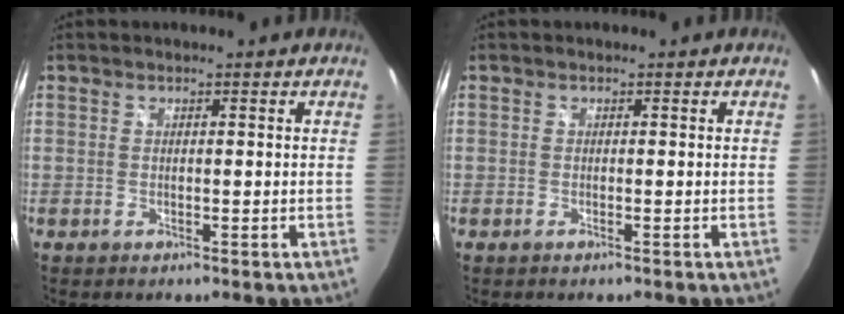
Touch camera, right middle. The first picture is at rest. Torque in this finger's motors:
{"motor_torque": [0.57, -0.50, 0.10, 0.01]}